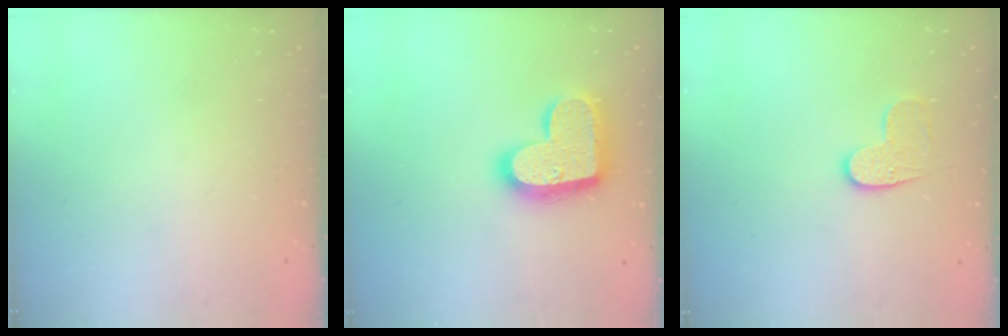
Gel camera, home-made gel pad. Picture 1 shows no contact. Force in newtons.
{"total": 17.8, "press": 17.7, "slide": 1.1}
{"total": 7.0, "press": 7.0, "slide": 0.2}